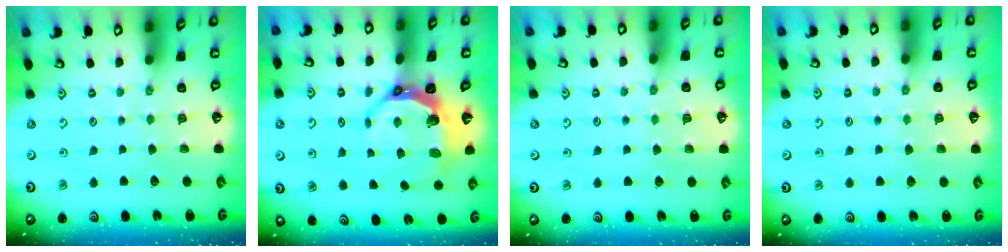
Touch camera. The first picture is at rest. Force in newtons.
{"total": 8.0, "press": 6.4, "slide": 4.7}
{"total": 4.3, "press": 4.3, "slide": 0.5}
{"total": 4.3, "press": 4.3, "slide": 0.5}